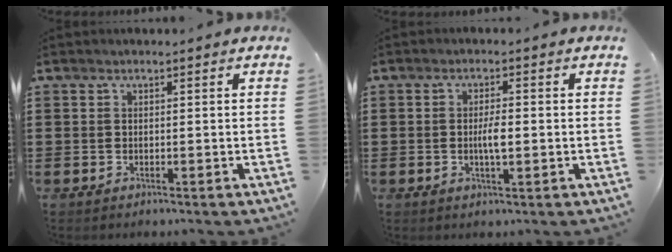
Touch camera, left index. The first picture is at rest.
{"total": 3.2, "force": [-0.3, 0.8, 3.1], "torque": [-0.057, 0.000, -0.006]}